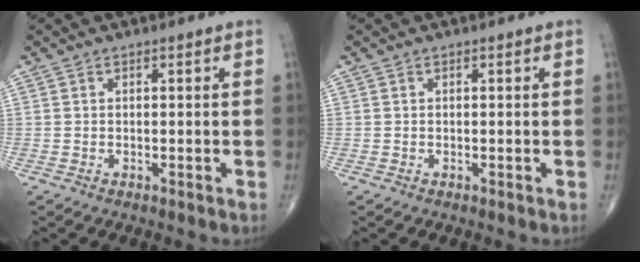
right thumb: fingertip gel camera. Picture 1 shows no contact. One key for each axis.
{"total": 0.0}